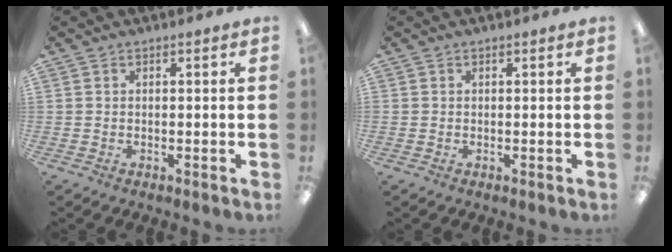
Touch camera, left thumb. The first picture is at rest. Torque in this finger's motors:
{"motor_torque": [-0.20, 0.04, 0.11, -0.16, 0.00]}